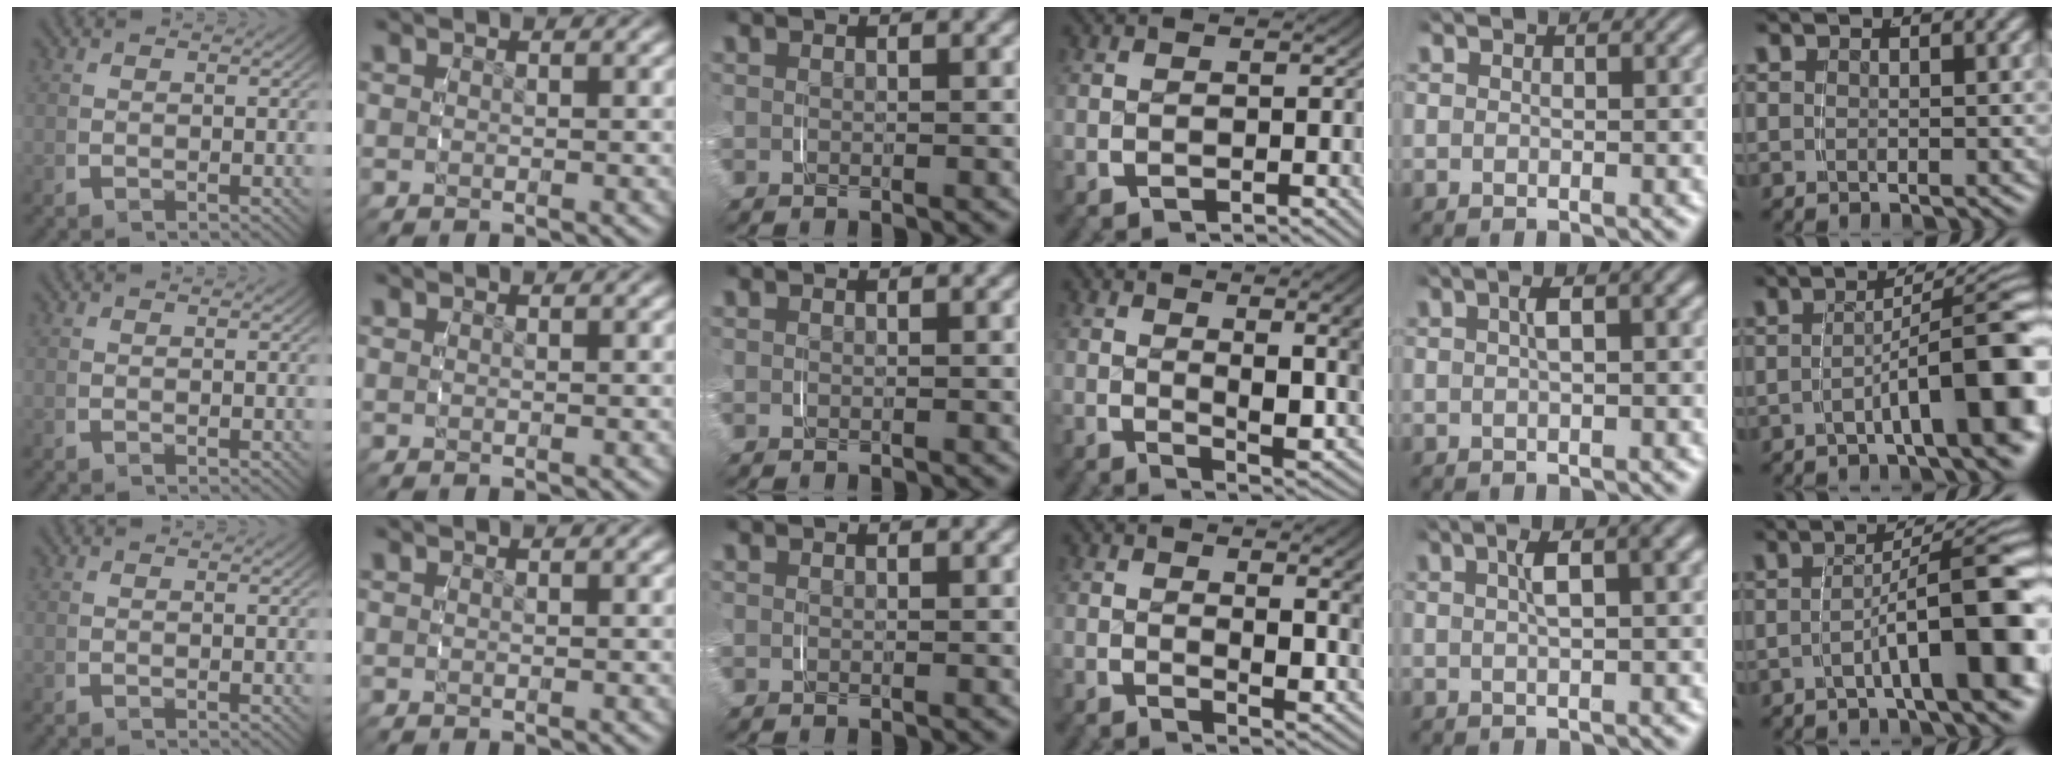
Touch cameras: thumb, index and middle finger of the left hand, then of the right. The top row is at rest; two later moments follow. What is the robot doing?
{"motion": "grasp_and_lifting", "object": "jewelry box"}